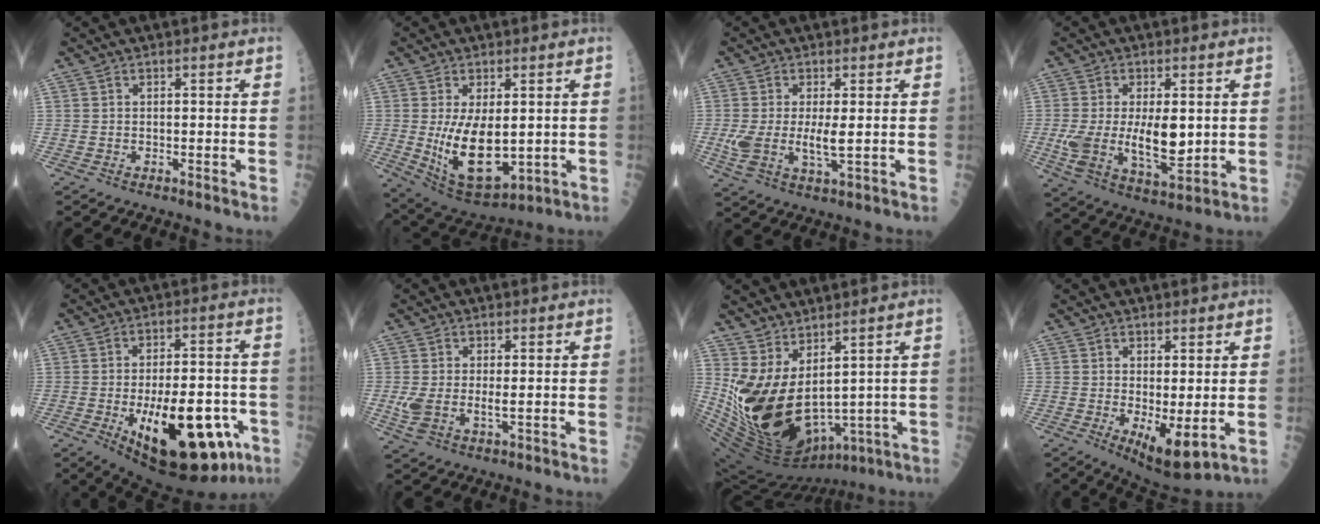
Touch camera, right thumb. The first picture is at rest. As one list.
[{"total": 13.6, "force": [-0.4, 6.9, 11.7], "torque": [-0.195, -0.019, 0.019]}, {"total": 6.9, "force": [0.1, 2.3, 6.6], "torque": [-0.151, -0.013, 0.005]}, {"total": 12.8, "force": [0.3, 5.8, 11.4], "torque": [-0.208, -0.022, 0.015]}, {"total": 24.3, "force": [-8.0, 10.8, 20.3], "torque": [-0.270, 0.010, -0.094]}, {"total": 4.9, "force": [-0.1, 2.2, 4.4], "torque": [-0.103, -0.006, 0.006]}, {"total": 18.5, "force": [1.8, 9.6, 15.7], "torque": [-0.295, -0.043, 0.073]}, {"total": 7.7, "force": [-1.0, 2.7, 7.2], "torque": [-0.104, -0.020, -0.001]}]